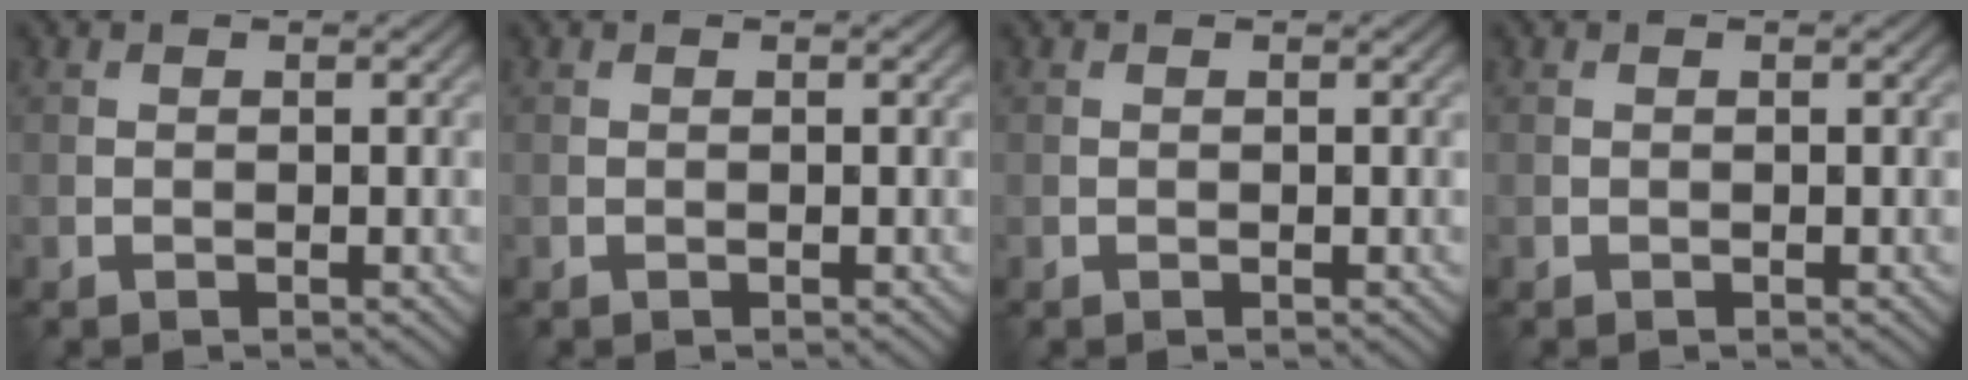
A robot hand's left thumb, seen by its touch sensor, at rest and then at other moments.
{"total": 0.0}
{"total": 0.0}
{"total": 0.0}